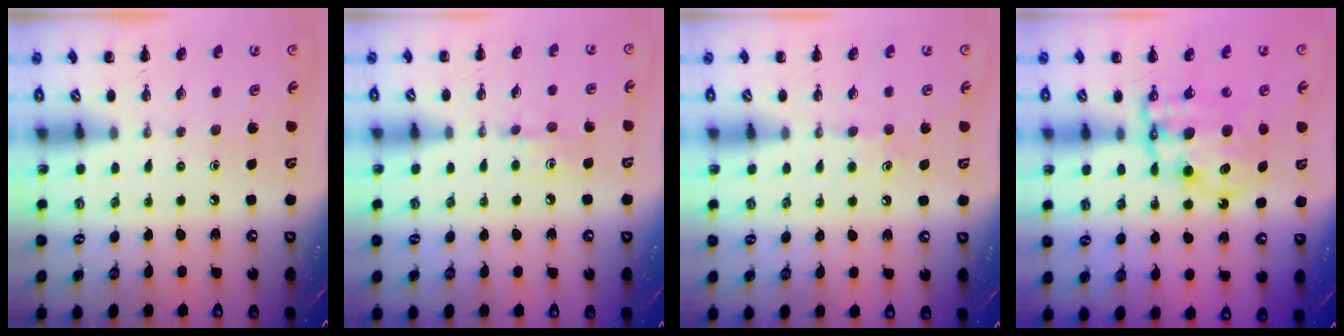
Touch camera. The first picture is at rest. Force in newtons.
{"total": 6.5, "press": 6.3, "slide": 1.8}
{"total": 6.0, "press": 5.7, "slide": 1.8}
{"total": 11.6, "press": 11.4, "slide": 2.5}